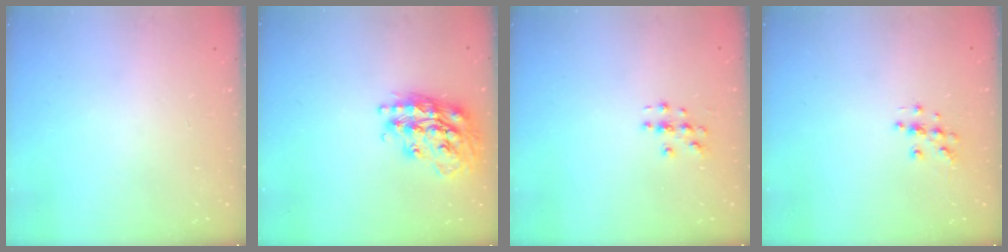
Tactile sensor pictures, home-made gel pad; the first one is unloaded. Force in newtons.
{"total": 19.2, "press": 19.1, "slide": 1.6}
{"total": 3.0, "press": 3.0, "slide": 0.1}
{"total": 5.0, "press": 4.7, "slide": 1.6}